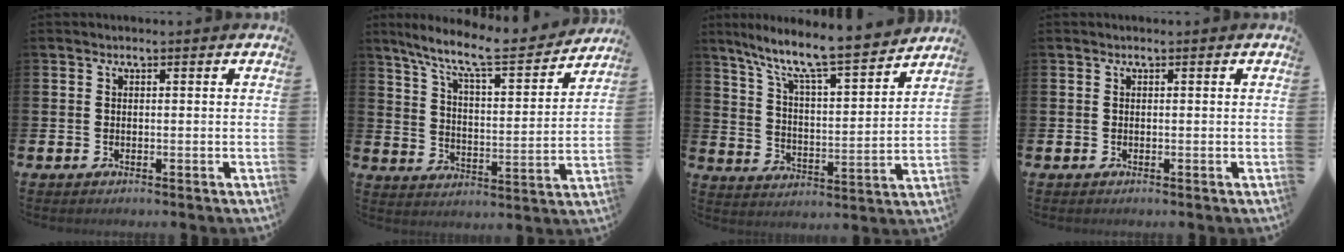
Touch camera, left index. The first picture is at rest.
{"total": 9.7, "force": [8.4, 1.4, 4.7], "torque": [-0.120, -0.055, 0.139]}
{"total": 9.7, "force": [8.7, 0.6, 4.2], "torque": [-0.113, -0.066, 0.142]}
{"total": 0.0}